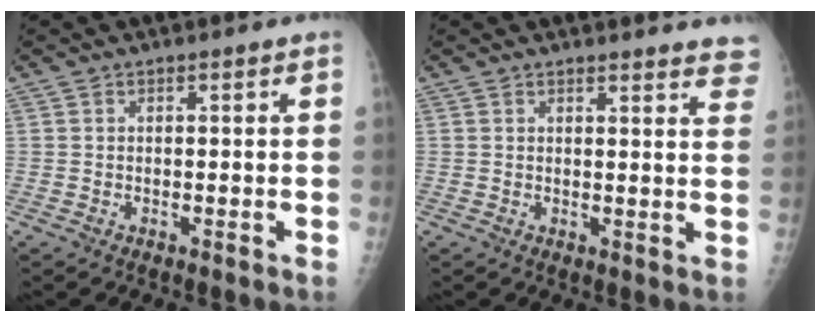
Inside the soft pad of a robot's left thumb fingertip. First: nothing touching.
{"total": 8.5, "force": [8.1, 1.5, 2.2], "torque": [0.007, -0.042, 0.066]}